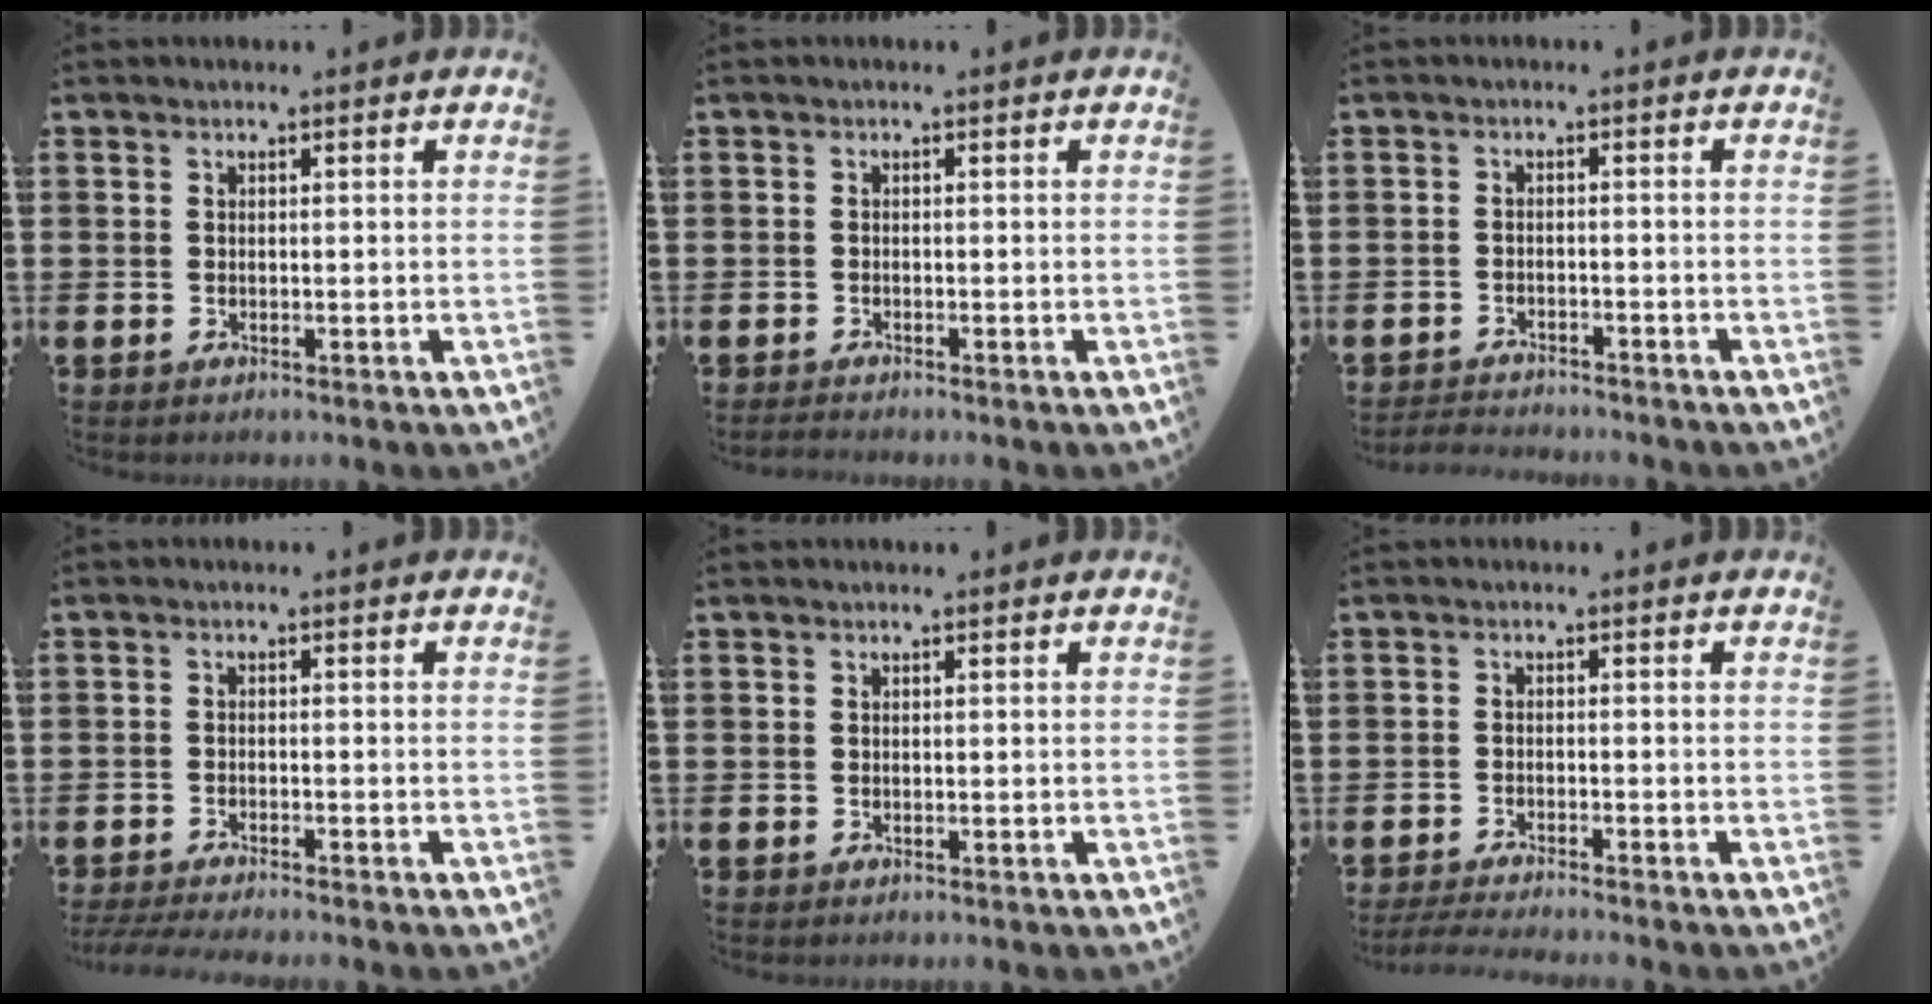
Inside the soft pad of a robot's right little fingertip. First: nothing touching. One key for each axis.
{"total": 0.7, "fx": -0.6, "fy": 0.0, "fz": 0.3, "tx": -0.005, "ty": -0.003, "tz": -0.012}
{"total": 2.0, "fx": -2.0, "fy": 0.0, "fz": -0.1, "tx": -0.003, "ty": 0.002, "tz": -0.044}
{"total": 1.3, "fx": -1.2, "fy": -0.1, "fz": 0.5, "tx": -0.007, "ty": 0.004, "tz": -0.024}
{"total": 0.0}
{"total": 2.1, "fx": -1.9, "fy": -0.1, "fz": 0.8, "tx": -0.010, "ty": 0.002, "tz": -0.037}